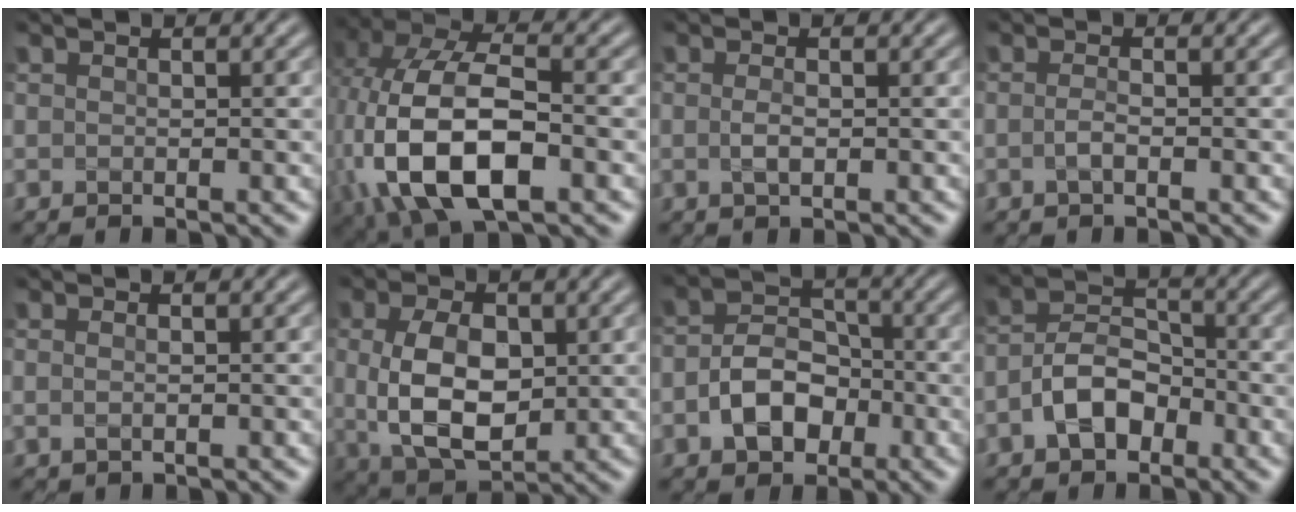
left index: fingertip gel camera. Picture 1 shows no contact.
{"total": 12.4, "force": [-2.5, 6.6, 10.2], "torque": [-0.213, 0.000, -0.045]}
{"total": 1.1, "force": [0.0, 0.4, 1.0], "torque": [-0.023, 0.002, -0.002]}
{"total": 1.0, "force": [-0.2, 0.3, 0.9], "torque": [-0.020, 0.003, -0.008]}
{"total": 1.1, "force": [0.3, 0.6, 0.9], "torque": [0.002, -0.003, -0.003]}
{"total": 7.2, "force": [0.6, 4.4, 5.6], "torque": [-0.114, 0.000, 0.010]}
{"total": 4.6, "force": [-1.4, 3.4, 2.8], "torque": [-0.044, 0.004, -0.028]}
{"total": 4.2, "force": [-2.0, 2.6, 2.6], "torque": [-0.046, 0.013, -0.042]}